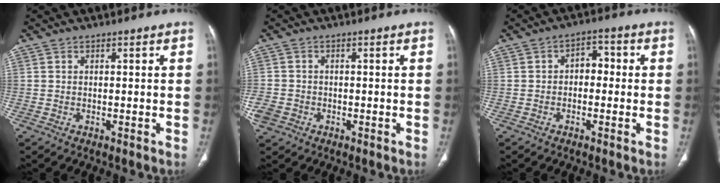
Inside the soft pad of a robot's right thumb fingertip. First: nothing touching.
{"total": 4.3, "force": [-1.8, 3.6, 1.6], "torque": [-0.039, 0.013, -0.029]}
{"total": 4.3, "force": [-0.4, 3.0, 3.0], "torque": [-0.025, 0.021, -0.018]}